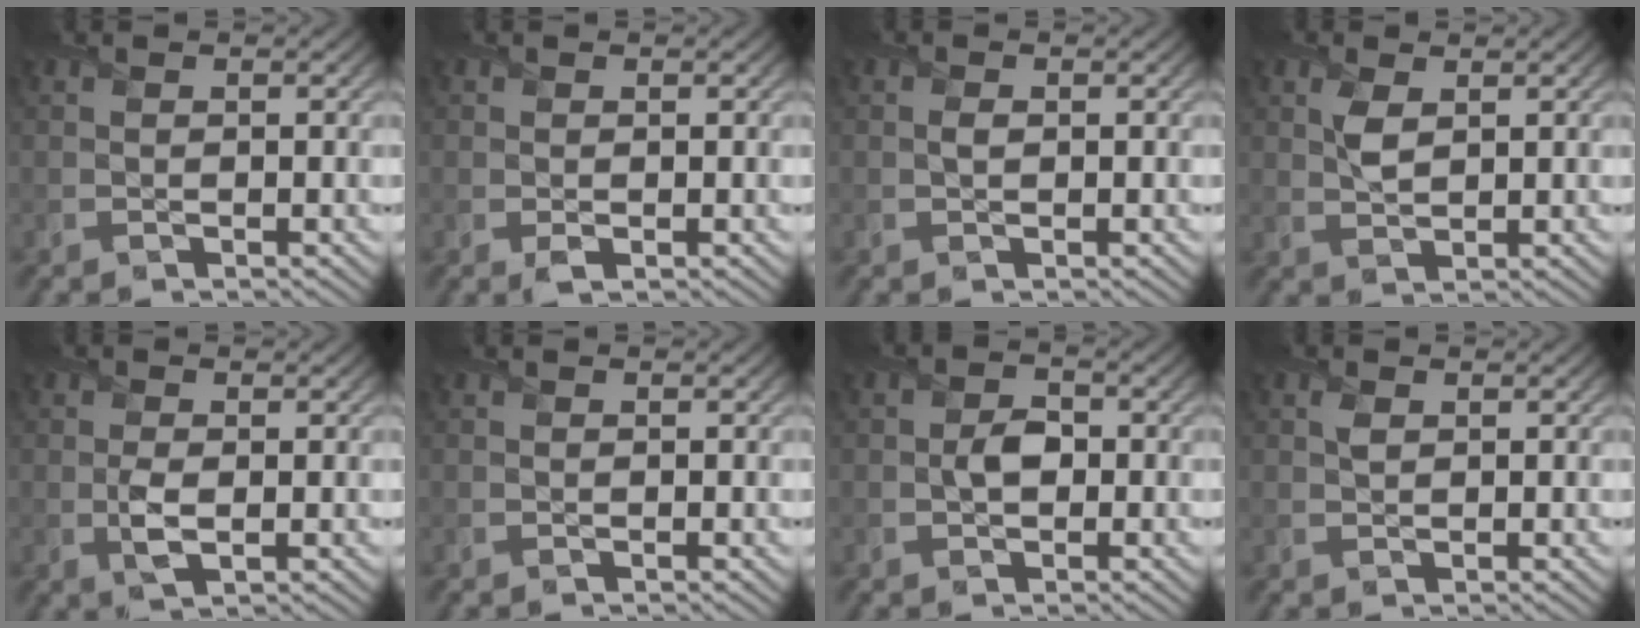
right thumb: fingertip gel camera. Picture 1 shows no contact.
{"total": 1.1, "force": [-0.2, 0.8, 0.8], "torque": [-0.017, -0.008, -0.005]}
{"total": 0.9, "force": [0.1, 0.7, 0.6], "torque": [-0.014, -0.002, 0.000]}
{"total": 2.7, "force": [1.1, 1.4, 2.0], "torque": [-0.050, 0.001, 0.023]}
{"total": 2.7, "force": [-0.2, 1.6, 2.2], "torque": [-0.051, -0.007, -0.002]}
{"total": 0.0}
{"total": 2.8, "force": [-0.2, 2.1, 1.8], "torque": [-0.037, -0.002, -0.009]}
{"total": 1.2, "force": [0.6, 0.8, 0.7], "torque": [-0.020, 0.002, 0.010]}